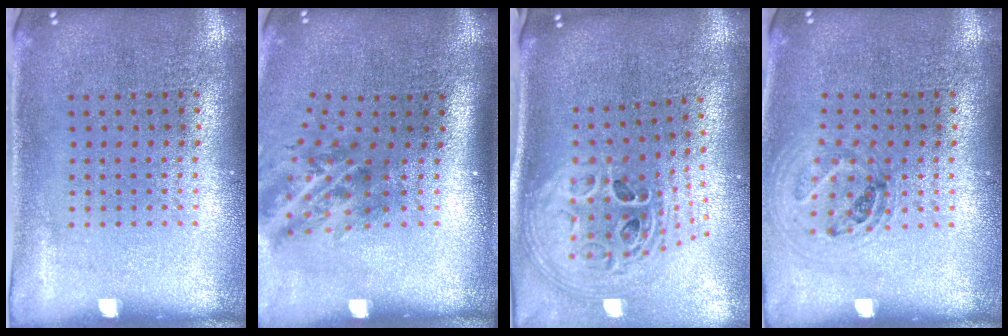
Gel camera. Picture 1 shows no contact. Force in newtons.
{"total": 1.9, "press": 1.2, "slide": 1.4}
{"total": 2.9, "press": 2.0, "slide": 2.1}
{"total": 0.9, "press": 0.9, "slide": 0.2}